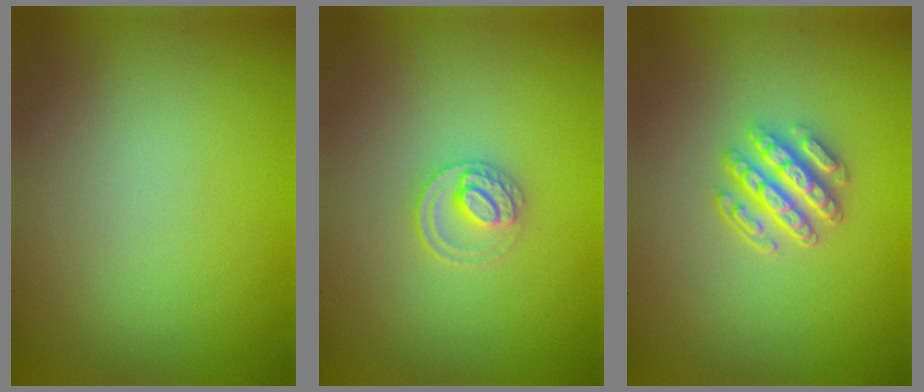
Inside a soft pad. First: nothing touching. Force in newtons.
{"total": 2.2, "press": 2.2, "slide": 0.2}
{"total": 4.0, "press": 3.3, "slide": 2.3}